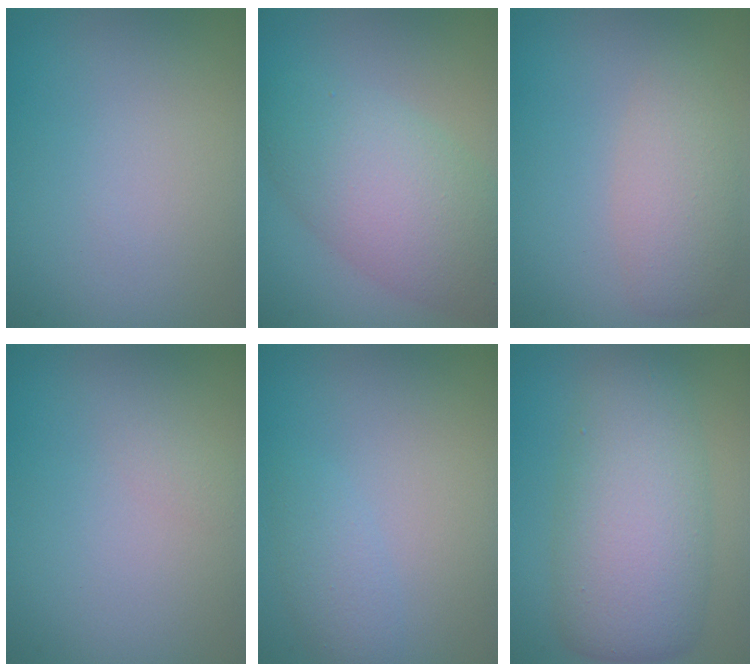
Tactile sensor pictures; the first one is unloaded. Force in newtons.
{"total": 6.8, "press": 6.8, "slide": 0.2}
{"total": 3.3, "press": 3.3, "slide": 0.1}
{"total": 0.6, "press": 0.6, "slide": 0.0}
{"total": 1.7, "press": 1.7, "slide": 0.1}
{"total": 8.0, "press": 8.0, "slide": 0.4}